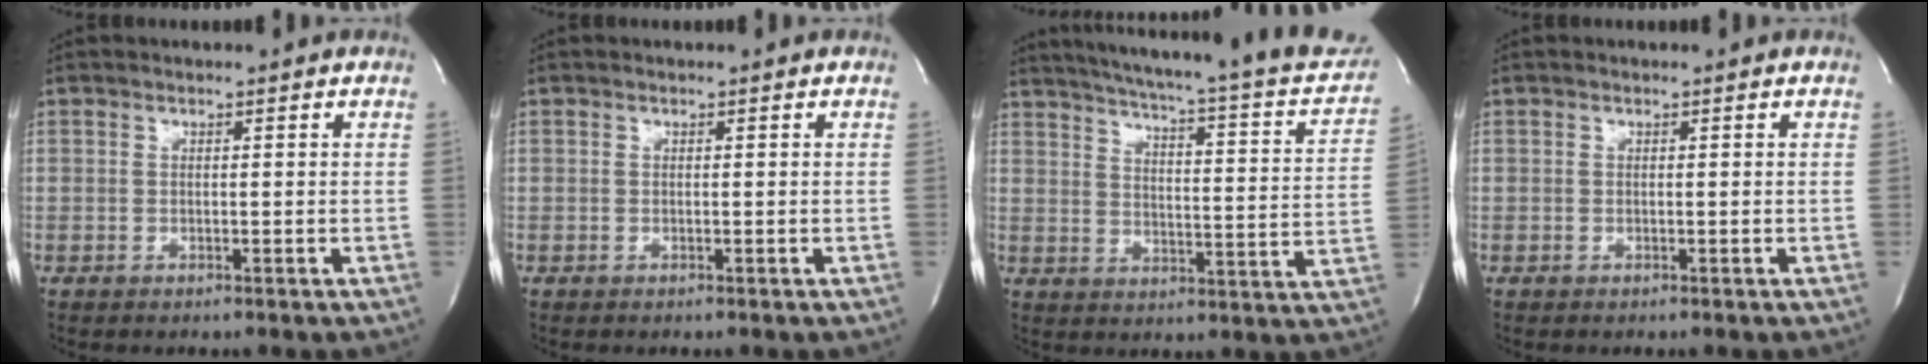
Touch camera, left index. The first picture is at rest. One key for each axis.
{"total": 0.0}
{"total": 27.0, "fx": 23.4, "fy": 3.4, "fz": 13.0, "tx": -0.197, "ty": -0.051, "tz": 0.281}
{"total": 0.0}